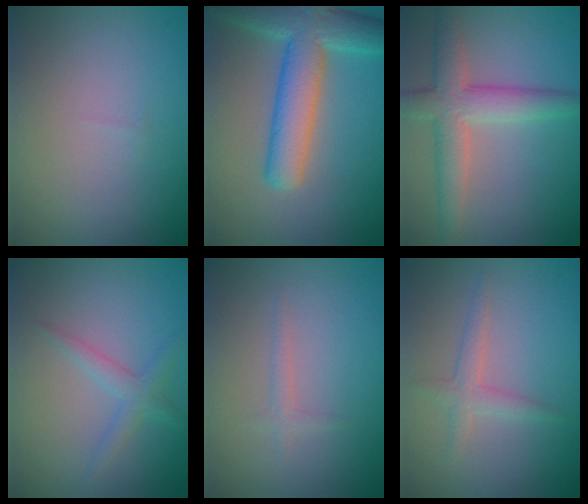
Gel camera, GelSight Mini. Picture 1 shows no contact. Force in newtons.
{"total": 7.1, "press": 7.1, "slide": 0.4}
{"total": 4.9, "press": 4.9, "slide": 0.2}
{"total": 1.7, "press": 1.7, "slide": 0.1}
{"total": 0.9, "press": 0.9, "slide": 0.1}
{"total": 2.3, "press": 2.3, "slide": 0.1}